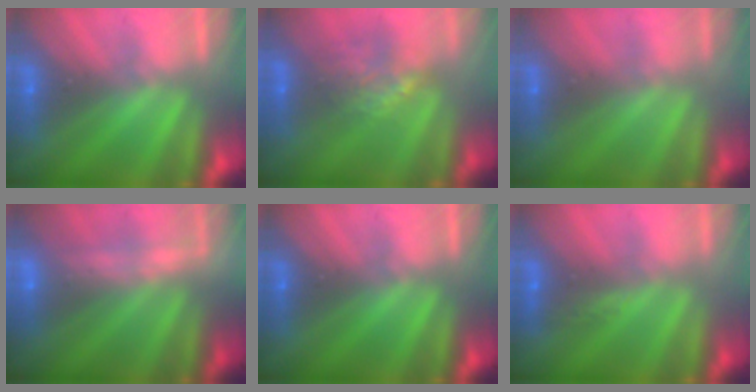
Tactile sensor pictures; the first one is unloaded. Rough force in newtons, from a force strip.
{"total": 8.3}
{"total": 3.7}
{"total": 2.3}
{"total": 0.0}
{"total": 2.8}